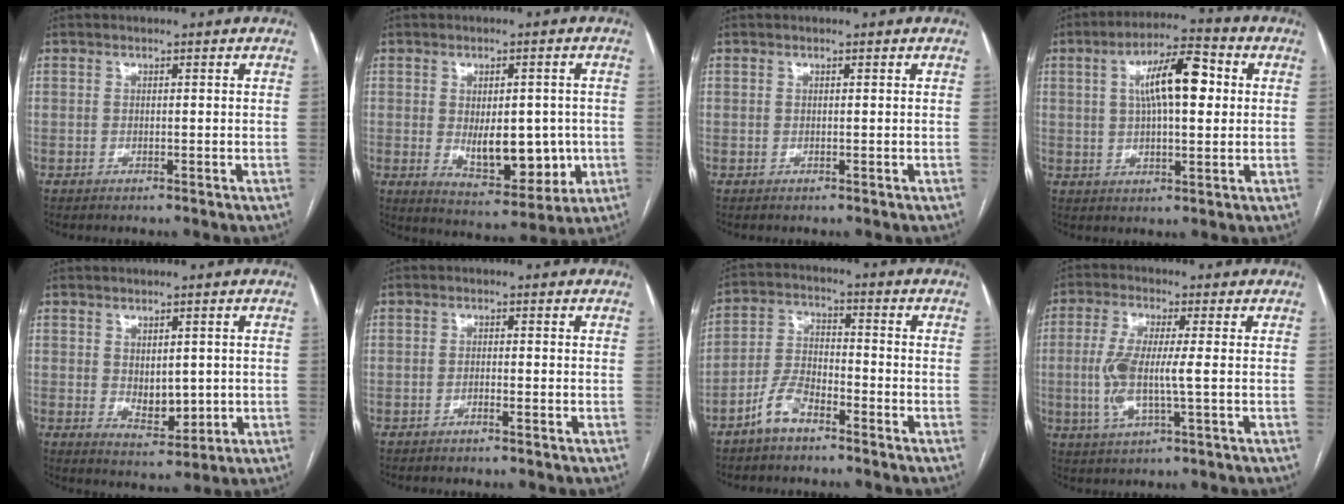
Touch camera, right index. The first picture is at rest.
{"total": 10.0, "force": [-0.9, 4.9, 8.7], "torque": [-0.123, -0.007, 0.003]}
{"total": 0.0}
{"total": 10.7, "force": [2.4, 3.1, 10.0], "torque": [-0.176, 0.027, 0.036]}
{"total": 4.8, "force": [0.2, 2.8, 3.9], "torque": [-0.059, -0.008, 0.018]}
{"total": 0.9, "force": [-0.7, -0.1, 0.6], "torque": [-0.012, 0.002, -0.013]}
{"total": 6.1, "force": [-4.4, 2.4, 3.6], "torque": [-0.082, 0.007, -0.089]}
{"total": 7.6, "force": [-0.5, 1.2, 7.5], "torque": [-0.170, 0.000, -0.012]}